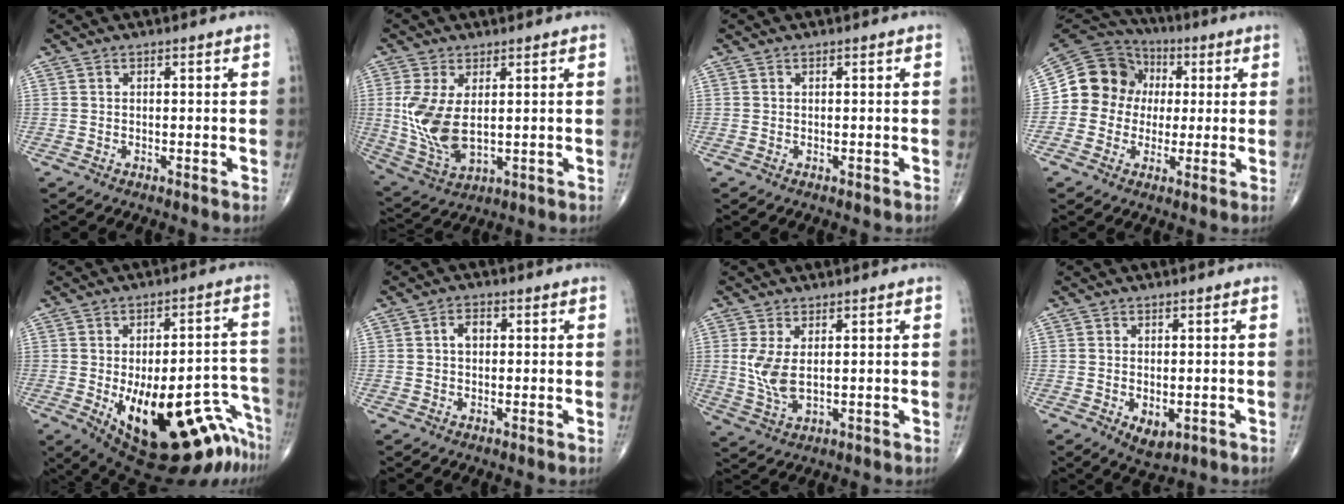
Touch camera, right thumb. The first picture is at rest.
{"total": 10.7, "force": [1.1, 5.8, 9.0], "torque": [-0.190, -0.013, 0.037]}
{"total": 0.0}
{"total": 13.3, "force": [0.7, 12.3, 4.9], "torque": [-0.061, 0.031, 0.006]}
{"total": 26.8, "force": [-13.0, 11.0, 20.8], "torque": [-0.206, 0.064, -0.163]}
{"total": 2.6, "force": [0.4, 1.8, 1.8], "torque": [-0.027, 0.007, 0.004]}
{"total": 6.0, "force": [1.0, 2.8, 5.2], "torque": [-0.116, -0.010, 0.028]}
{"total": 5.2, "force": [-1.4, 3.1, 4.0], "torque": [-0.049, -0.005, -0.006]}